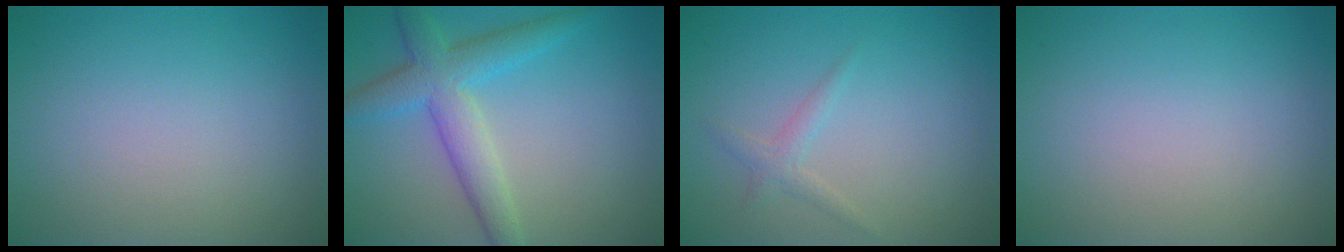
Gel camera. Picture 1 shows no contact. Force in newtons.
{"total": 4.9, "press": 4.8, "slide": 0.2}
{"total": 1.3, "press": 1.3, "slide": 0.0}
{"total": 0.0}